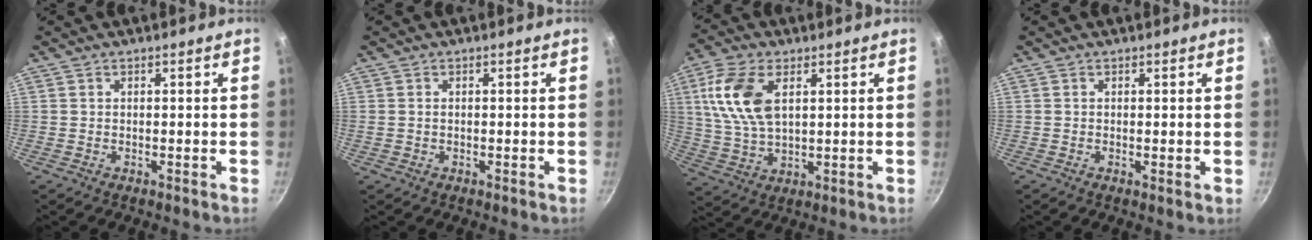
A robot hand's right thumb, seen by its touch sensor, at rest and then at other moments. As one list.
[{"total": 0.6, "force": [0.0, 0.5, 0.4], "torque": [-0.005, 0.003, 0.000]}, {"total": 12.5, "force": [3.7, 6.8, 9.8], "torque": [-0.193, -0.004, 0.074]}, {"total": 0.6, "force": [0.1, 0.2, 0.5], "torque": [-0.008, -0.004, 0.000]}]